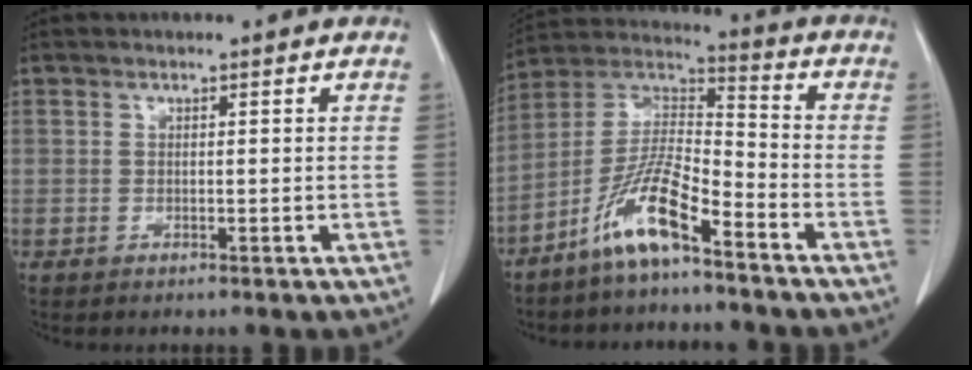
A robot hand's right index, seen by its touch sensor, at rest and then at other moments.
{"total": 11.2, "force": [-7.2, 1.8, 8.4], "torque": [-0.175, 0.004, -0.140]}